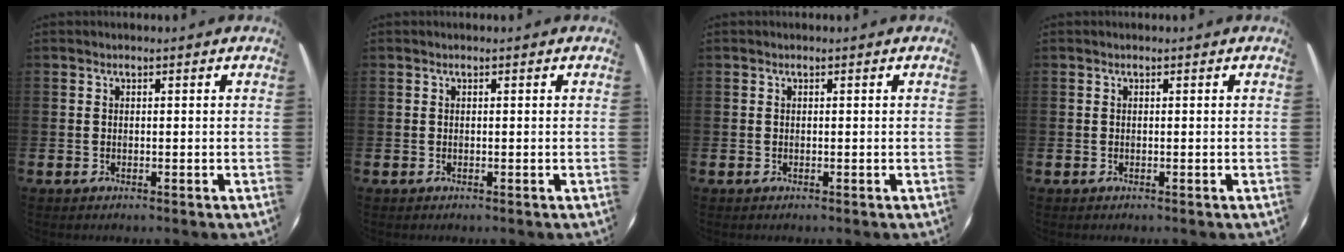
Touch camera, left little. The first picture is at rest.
{"total": 0.0}
{"total": 0.0}
{"total": 0.0}